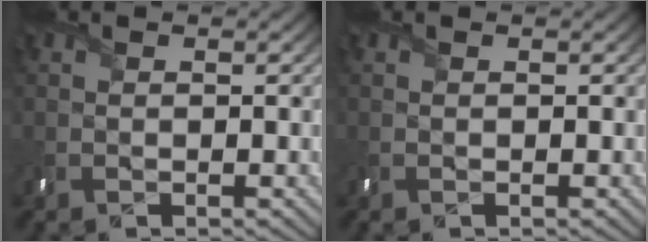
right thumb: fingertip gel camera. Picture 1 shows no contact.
{"total": 0.0}